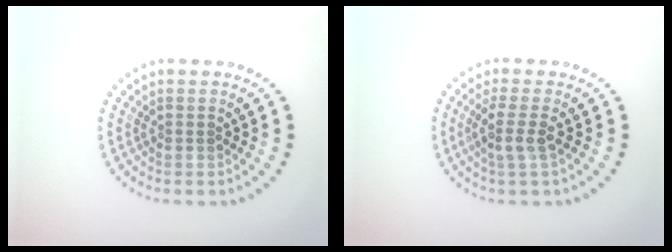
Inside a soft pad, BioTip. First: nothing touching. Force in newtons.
{"total": 2.1, "press": 1.7, "slide": 1.3}